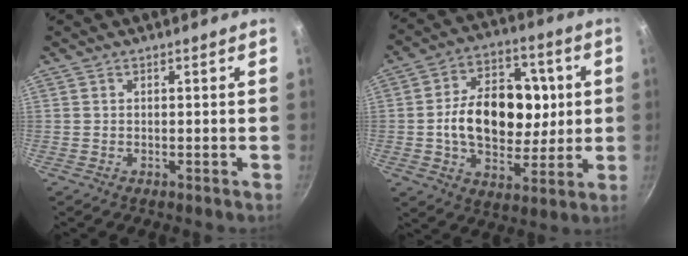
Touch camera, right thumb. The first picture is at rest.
{"total": 18.7, "force": [0.9, 12.5, 14.0], "torque": [-0.182, 0.017, 0.015]}